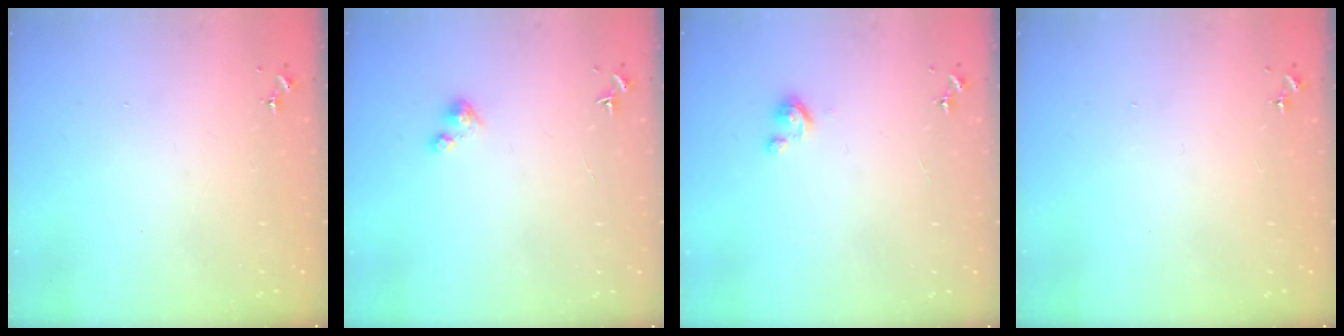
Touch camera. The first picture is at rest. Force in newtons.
{"total": 3.0, "press": 3.0, "slide": 0.2}
{"total": 2.8, "press": 2.8, "slide": 0.3}
{"total": 0.0}